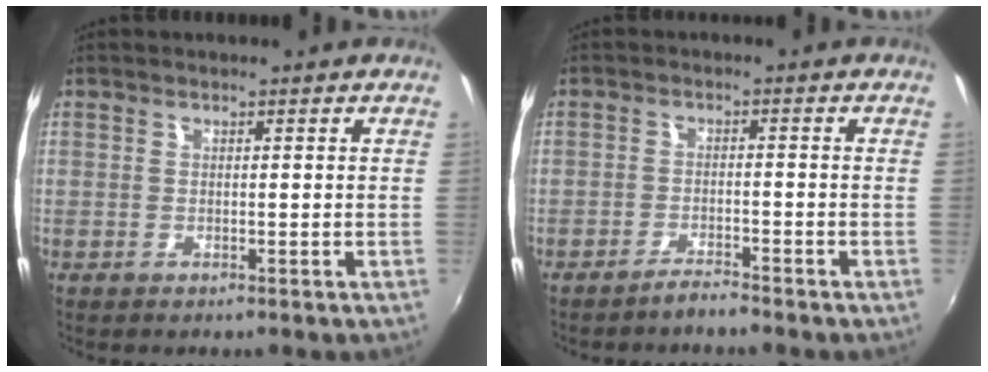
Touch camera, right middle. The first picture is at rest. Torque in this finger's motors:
{"motor_torque": [0.95, -0.88, 0.30, 0.12]}